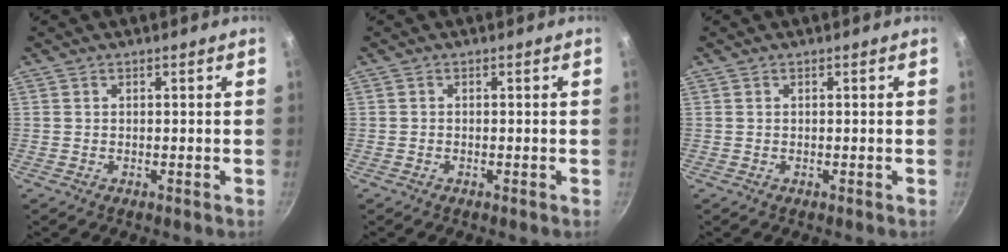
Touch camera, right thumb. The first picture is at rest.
{"total": 0.0}
{"total": 0.0}